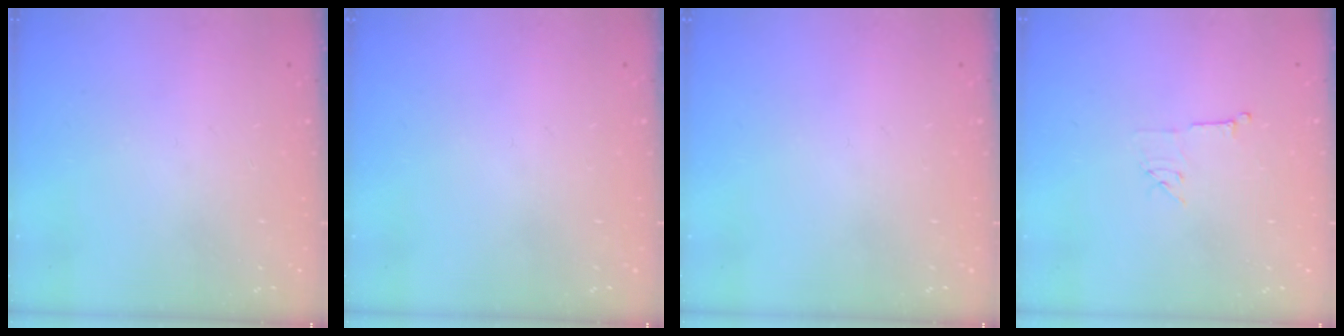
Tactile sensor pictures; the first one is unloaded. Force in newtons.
{"total": 0.0}
{"total": 0.0}
{"total": 6.0, "press": 6.0, "slide": 0.5}